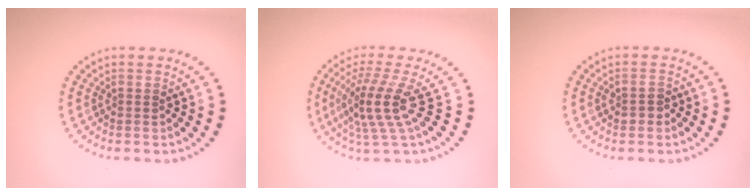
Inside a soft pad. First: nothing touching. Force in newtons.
{"total": 4.5, "press": 3.2, "slide": 3.1}
{"total": 1.4, "press": 1.4, "slide": 0.2}